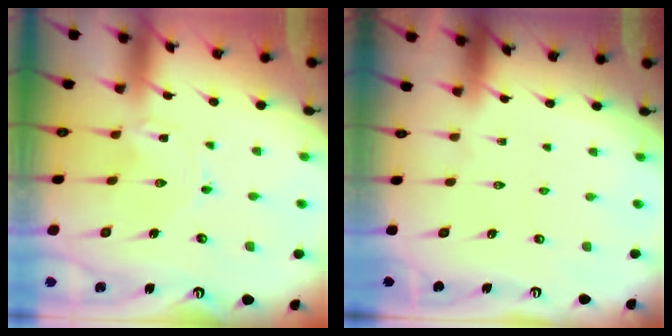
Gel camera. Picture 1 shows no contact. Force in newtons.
{"total": 0.0}